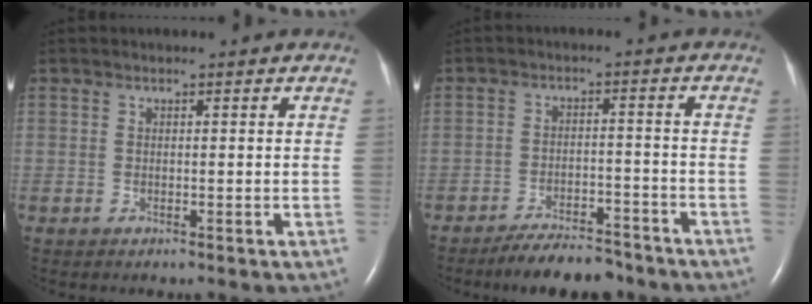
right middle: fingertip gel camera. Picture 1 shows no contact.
{"total": 8.3, "force": [-7.4, 2.1, 3.1], "torque": [-0.044, -0.005, -0.118]}